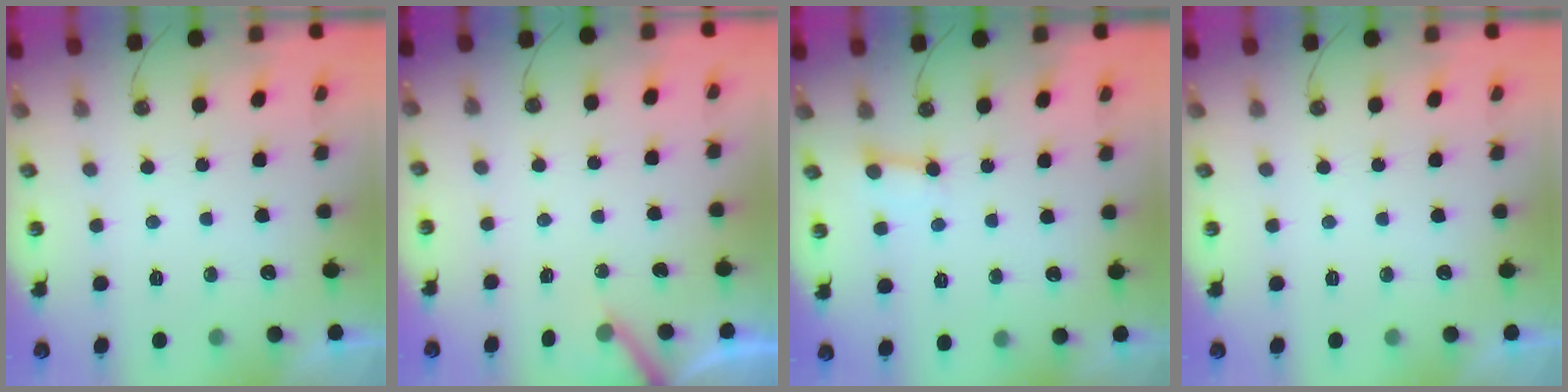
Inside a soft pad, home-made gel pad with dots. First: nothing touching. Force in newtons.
{"total": 4.3, "press": 4.3, "slide": 0.2}
{"total": 2.7, "press": 2.7, "slide": 0.3}
{"total": 0.0}